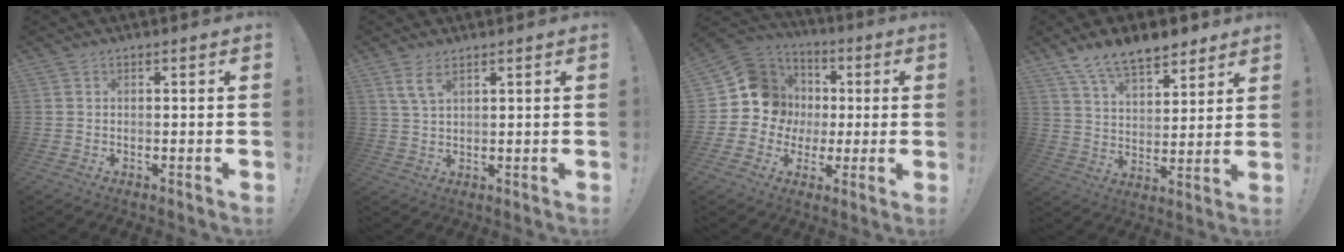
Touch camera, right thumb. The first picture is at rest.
{"total": 4.8, "force": [2.9, 1.7, 3.4], "torque": [-0.053, -0.012, 0.053]}
{"total": 15.1, "force": [2.1, 14.0, 5.3], "torque": [-0.081, -0.002, 0.067]}
{"total": 12.0, "force": [9.3, 5.4, 5.4], "torque": [-0.097, -0.053, 0.173]}